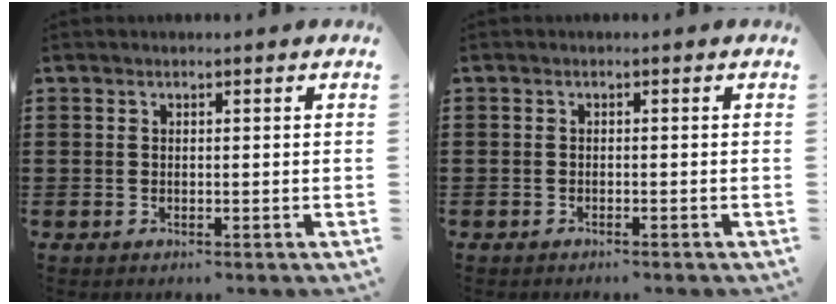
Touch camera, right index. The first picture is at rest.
{"total": 0.6, "force": [-0.6, 0.0, 0.1], "torque": [-0.004, -0.003, -0.011]}